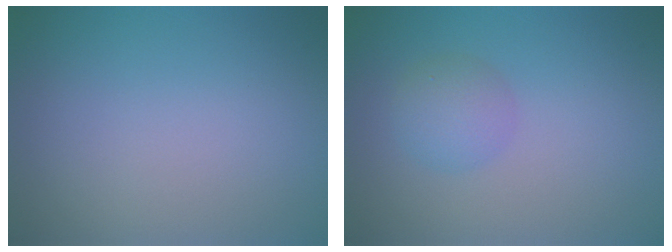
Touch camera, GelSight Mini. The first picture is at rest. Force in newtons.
{"total": 2.4, "press": 2.4, "slide": 0.0}